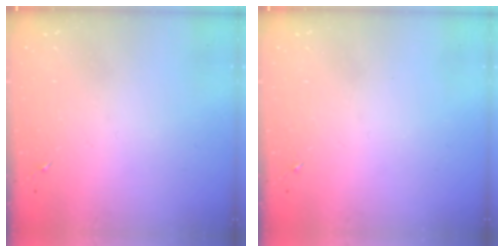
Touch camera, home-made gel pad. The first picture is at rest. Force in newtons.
{"total": 0.0}